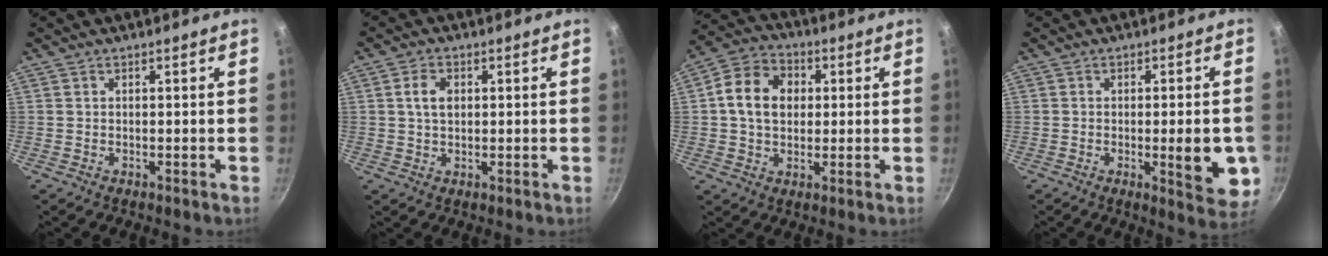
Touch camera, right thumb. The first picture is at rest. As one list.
[{"total": 4.0, "force": [0.7, 2.7, 2.8], "torque": [-0.042, 0.002, 0.011]}, {"total": 10.9, "force": [1.5, 8.5, 6.7], "torque": [-0.097, 0.013, 0.011]}, {"total": 10.0, "force": [-1.9, 2.9, 9.3], "torque": [-0.104, -0.004, -0.021]}]